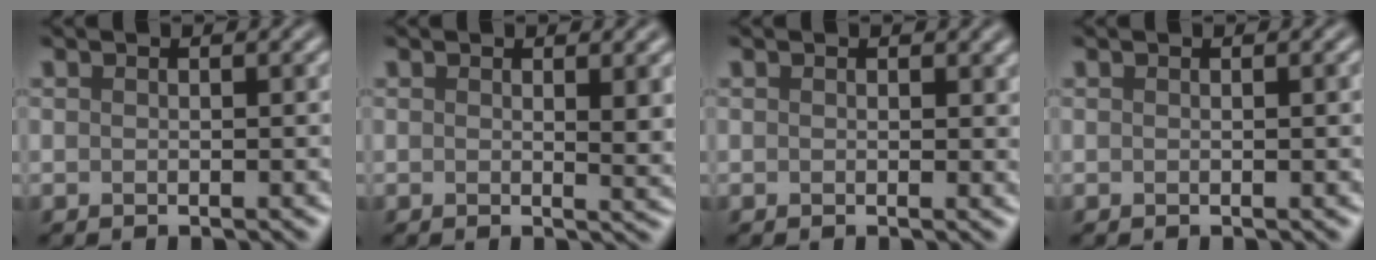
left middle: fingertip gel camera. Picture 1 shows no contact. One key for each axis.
{"total": 2.2, "fx": 0.7, "fy": 0.5, "fz": 2.1, "tx": -0.022, "ty": -0.005, "tz": 0.010}
{"total": 0.7, "fx": 0.4, "fy": 0.5, "fz": 0.4, "tx": -0.003, "ty": -0.002, "tz": 0.004}
{"total": 0.6, "fx": 0.0, "fy": 0.1, "fz": 0.6, "tx": -0.007, "ty": 0.002, "tz": 0.001}